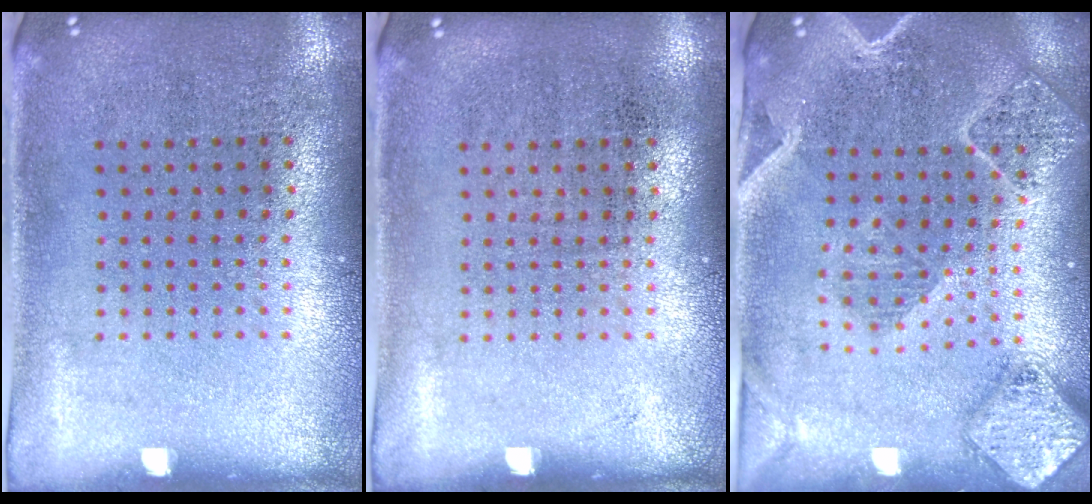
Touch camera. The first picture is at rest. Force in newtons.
{"total": 0.0}
{"total": 2.3, "press": 2.1, "slide": 0.9}